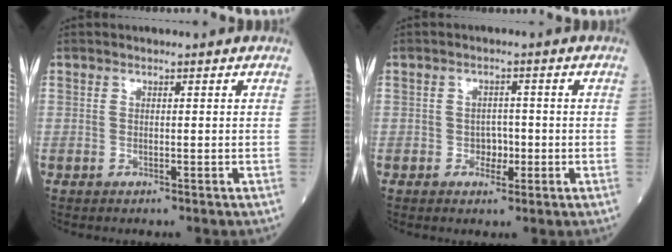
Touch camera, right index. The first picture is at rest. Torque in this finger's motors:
{"motor_torque": [-0.09, 0.00, -0.01, -0.01]}